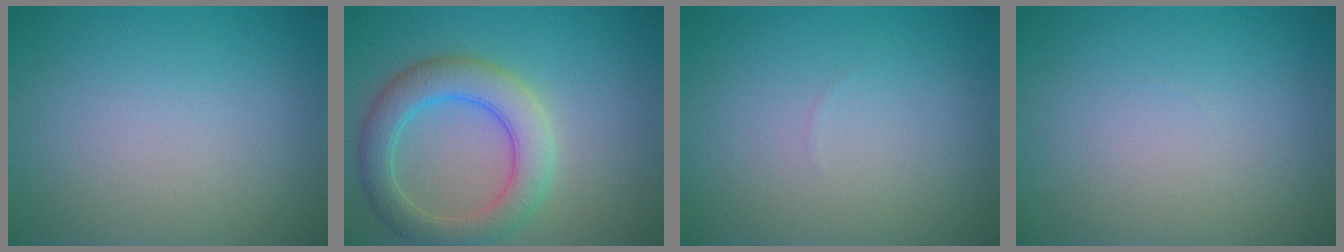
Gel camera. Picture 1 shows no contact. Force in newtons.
{"total": 5.3, "press": 5.3, "slide": 0.3}
{"total": 0.0}
{"total": 0.0}